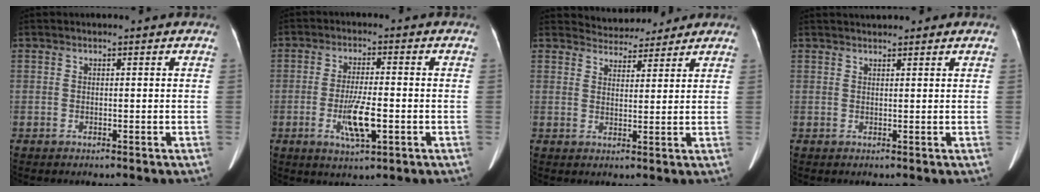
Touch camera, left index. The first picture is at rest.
{"total": 6.6, "force": [-1.9, 1.2, 6.2], "torque": [-0.121, -0.008, -0.031]}
{"total": 6.5, "force": [6.0, 2.2, 0.5], "torque": [-0.007, 0.016, 0.082]}
{"total": 3.2, "force": [2.8, 0.8, 1.2], "torque": [-0.013, 0.030, 0.039]}